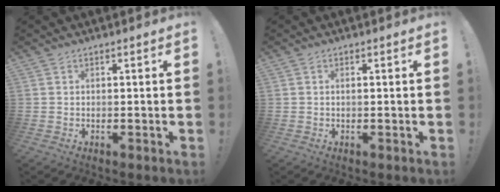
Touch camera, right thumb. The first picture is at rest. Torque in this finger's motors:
{"motor_torque": [0.01, -0.54, -0.18, -0.16, 0.08]}